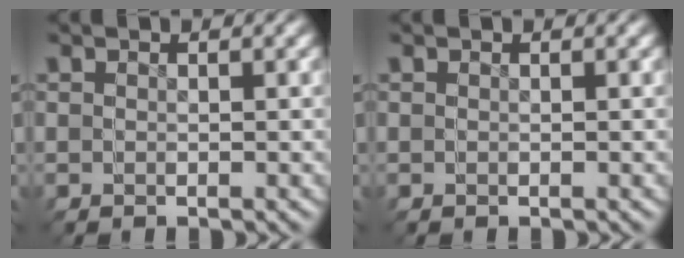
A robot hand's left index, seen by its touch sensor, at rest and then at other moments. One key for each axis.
{"total": 0.0}